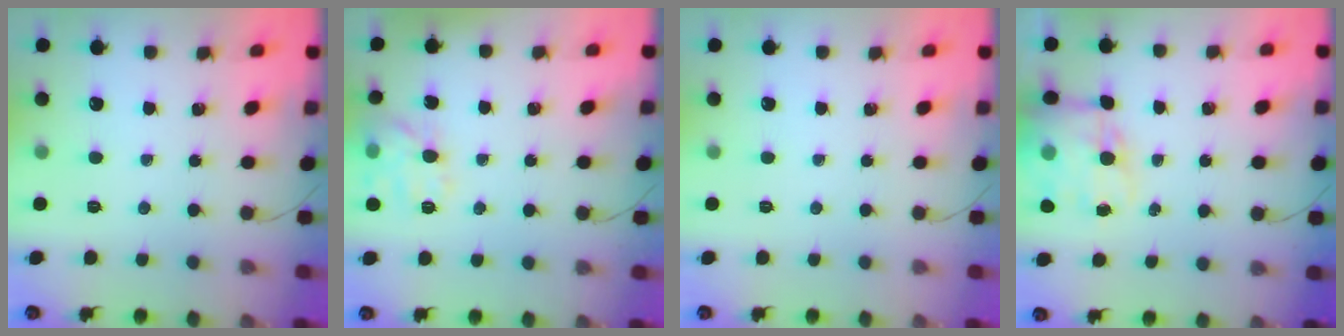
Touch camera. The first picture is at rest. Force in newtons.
{"total": 9.4, "press": 9.4, "slide": 0.4}
{"total": 0.0}
{"total": 14.9, "press": 14.5, "slide": 3.5}